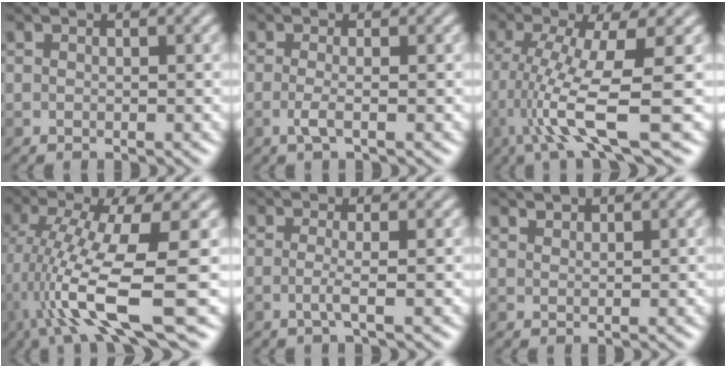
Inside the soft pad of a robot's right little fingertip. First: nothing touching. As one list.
[{"total": 1.4, "force": [-0.7, -0.1, 1.2], "torque": [-0.032, 0.001, -0.014]}, {"total": 7.3, "force": [-2.3, 0.6, 6.9], "torque": [-0.149, -0.003, -0.041]}, {"total": 9.3, "force": [-2.4, 1.5, 8.9], "torque": [-0.182, -0.002, -0.041]}, {"total": 1.3, "force": [-0.5, -0.5, 1.1], "torque": [-0.029, -0.001, -0.007]}, {"total": 0.8, "force": [0.8, 0.1, 0.0], "torque": [-0.004, 0.000, 0.017]}]